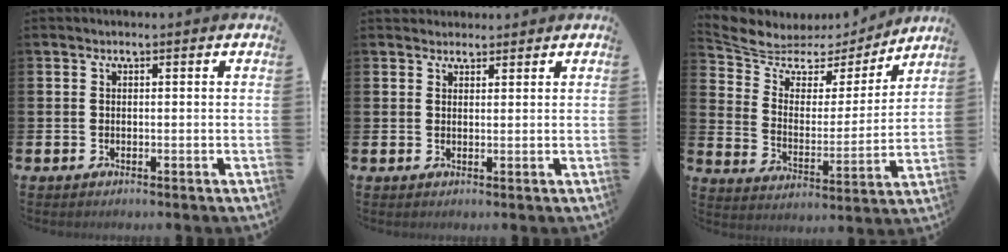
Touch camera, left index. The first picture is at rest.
{"total": 2.0, "force": [1.9, 0.7, -0.1], "torque": [0.014, -0.006, 0.033]}
{"total": 5.9, "force": [5.1, 2.8, 1.0], "torque": [-0.056, -0.041, 0.081]}